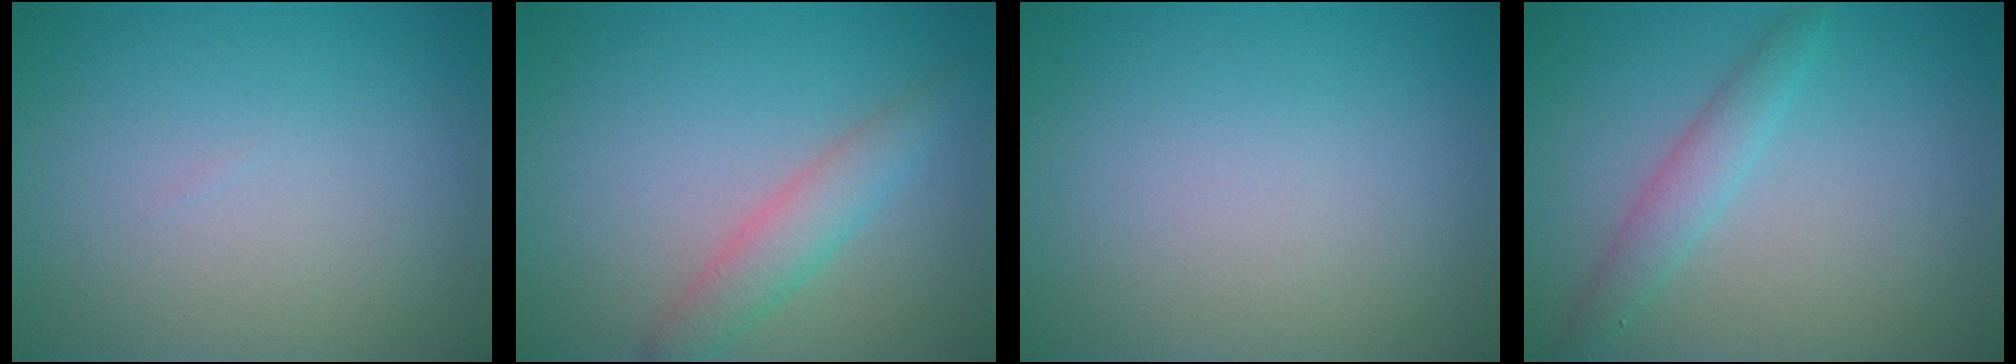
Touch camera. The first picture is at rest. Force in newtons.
{"total": 2.8, "press": 2.8, "slide": 0.1}
{"total": 0.0}
{"total": 2.2, "press": 2.2, "slide": 0.1}